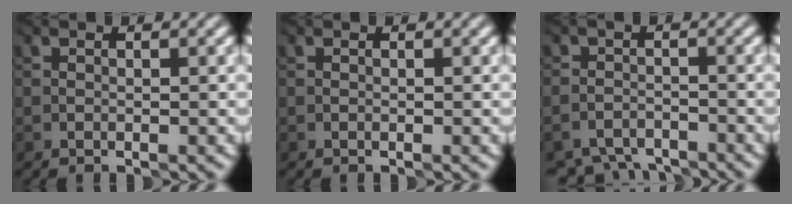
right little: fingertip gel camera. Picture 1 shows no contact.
{"total": 0.0}
{"total": 5.2, "force": [-4.7, 1.8, 1.0], "torque": [-0.014, -0.018, -0.086]}